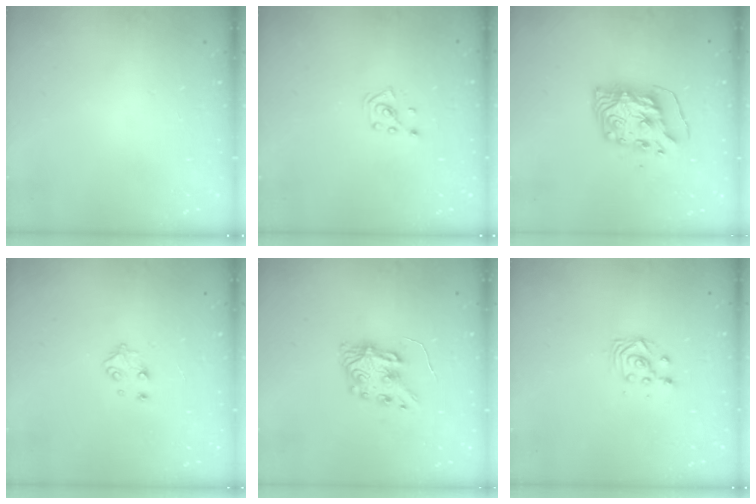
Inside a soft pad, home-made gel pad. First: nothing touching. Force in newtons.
{"total": 2.6, "press": 2.6, "slide": 0.5}
{"total": 8.3, "press": 8.3, "slide": 0.9}
{"total": 5.4, "press": 5.4, "slide": 0.4}
{"total": 8.3, "press": 8.3, "slide": 0.4}
{"total": 2.9, "press": 2.9, "slide": 0.4}